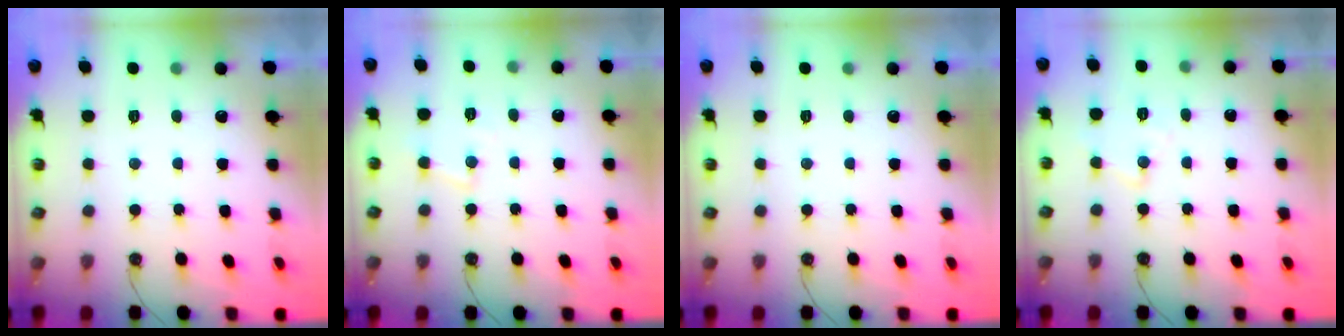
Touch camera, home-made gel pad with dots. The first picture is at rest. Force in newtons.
{"total": 6.0, "press": 6.0, "slide": 0.4}
{"total": 0.0}
{"total": 7.7, "press": 7.7, "slide": 0.6}